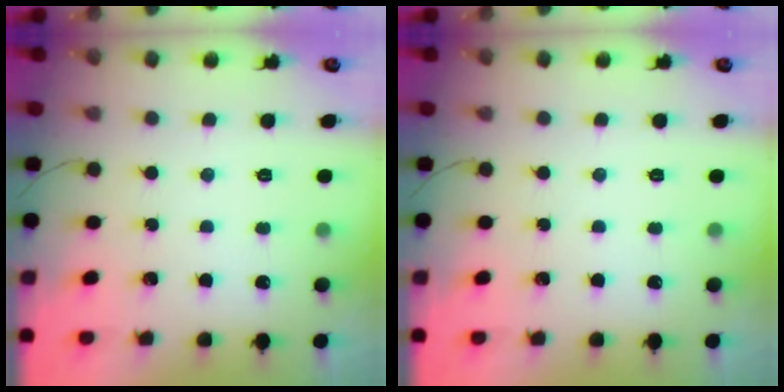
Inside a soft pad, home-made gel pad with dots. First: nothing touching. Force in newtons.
{"total": 0.0}